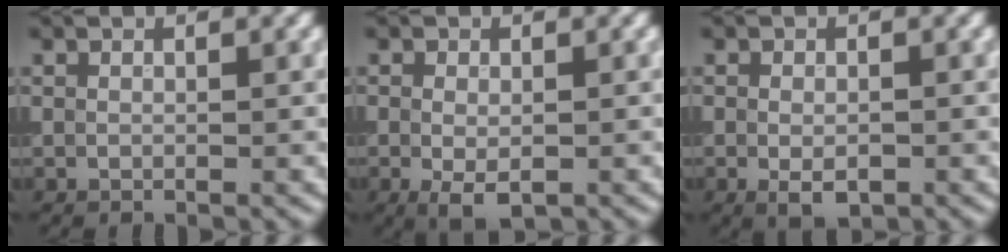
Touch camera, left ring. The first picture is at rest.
{"total": 2.8, "force": [-0.8, 1.5, 2.2], "torque": [-0.041, -0.011, -0.012]}
{"total": 2.3, "force": [-0.7, 1.3, 1.8], "torque": [-0.031, -0.006, -0.011]}